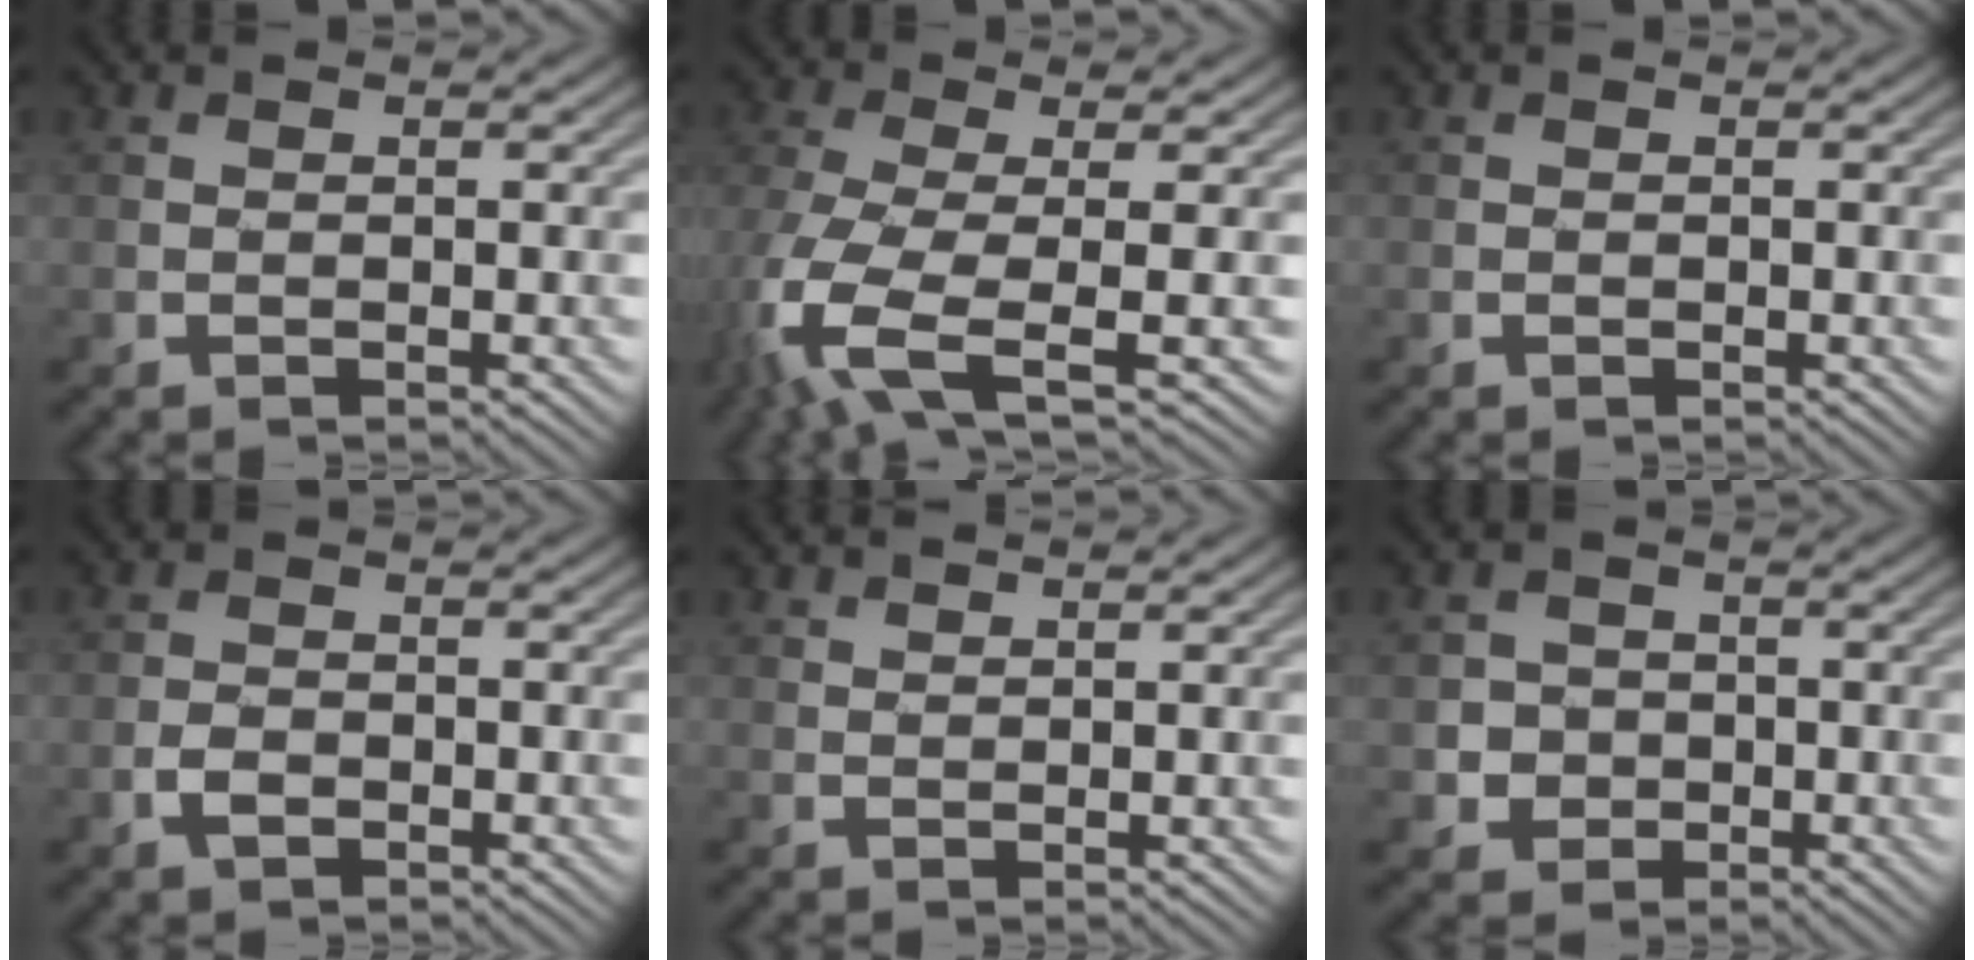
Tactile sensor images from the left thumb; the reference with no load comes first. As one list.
[{"total": 9.4, "force": [-3.6, 3.0, 8.1], "torque": [-0.186, -0.016, -0.079]}, {"total": 0.0}, {"total": 2.1, "force": [-1.0, 1.3, 1.3], "torque": [-0.025, 0.000, -0.021]}, {"total": 1.4, "force": [1.4, 0.2, 0.4], "torque": [-0.014, 0.000, 0.030]}, {"total": 3.8, "force": [-0.5, 3.7, 0.8], "torque": [-0.015, -0.002, -0.025]}]